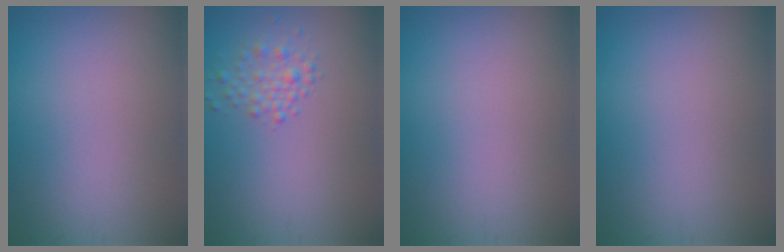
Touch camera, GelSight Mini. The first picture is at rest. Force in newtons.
{"total": 1.9, "press": 1.9, "slide": 0.1}
{"total": 0.0}
{"total": 0.0}